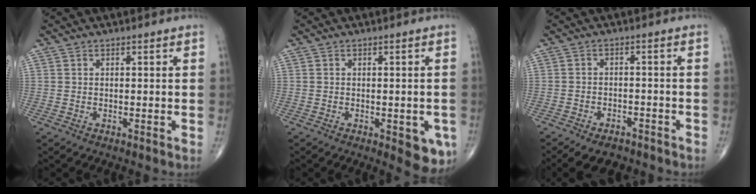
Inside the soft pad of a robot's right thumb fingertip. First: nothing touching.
{"total": 6.1, "force": [-2.1, 2.6, 5.1], "torque": [-0.040, -0.006, -0.022]}
{"total": 7.5, "force": [-5.8, 3.7, 2.9], "torque": [-0.032, 0.022, -0.083]}